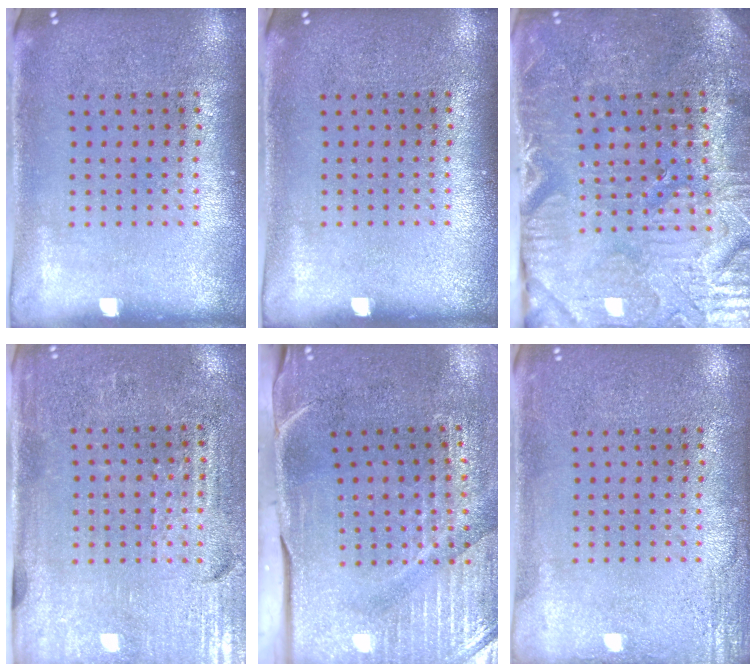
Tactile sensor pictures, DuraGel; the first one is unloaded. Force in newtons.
{"total": 0.0}
{"total": 4.0, "press": 3.9, "slide": 0.6}
{"total": 3.4, "press": 3.1, "slide": 1.3}
{"total": 4.7, "press": 4.0, "slide": 2.5}
{"total": 1.9, "press": 1.9, "slide": 0.2}